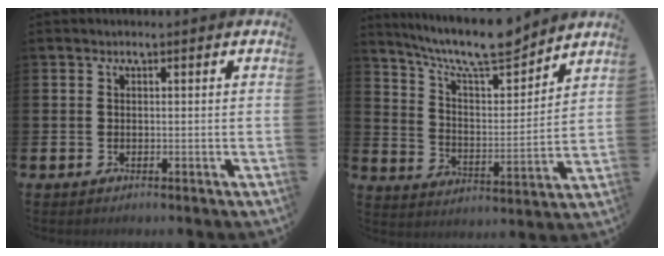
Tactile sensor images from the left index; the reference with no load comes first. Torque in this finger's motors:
{"motor_torque": [0.32, -0.12, 0.96, 0.21]}